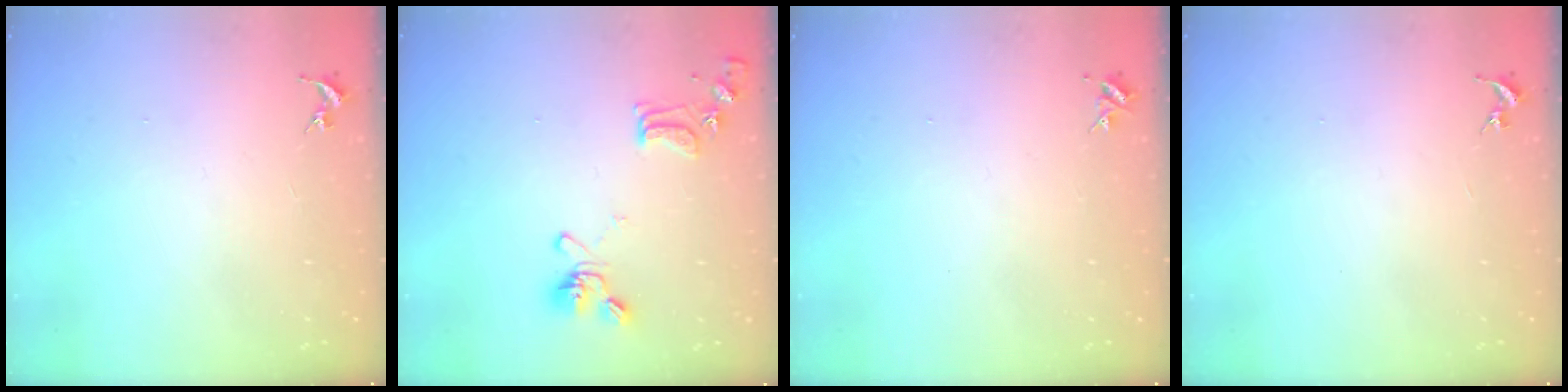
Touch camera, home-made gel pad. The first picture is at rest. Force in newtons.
{"total": 13.1, "press": 13.0, "slide": 1.9}
{"total": 4.0, "press": 4.0, "slide": 0.5}
{"total": 0.0}